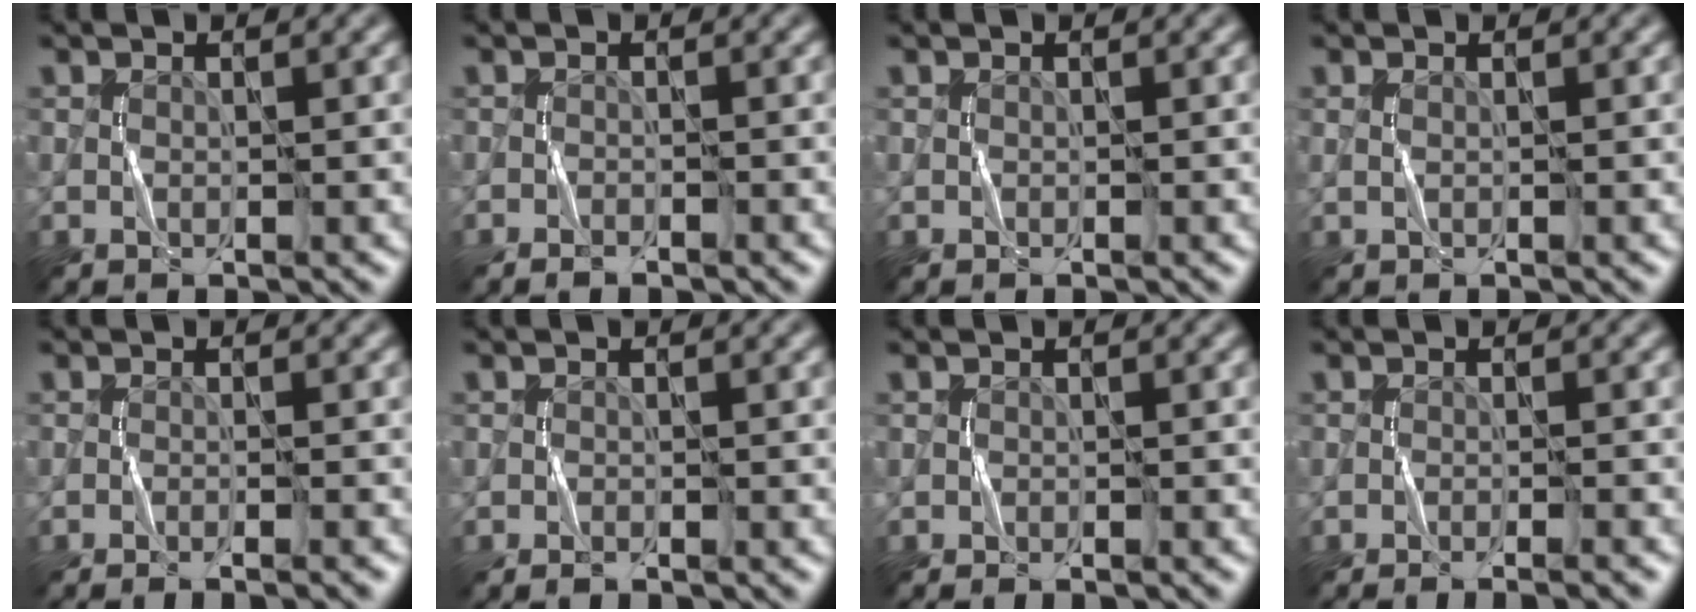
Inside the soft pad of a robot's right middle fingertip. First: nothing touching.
{"total": 1.0, "force": [-0.8, 0.1, 0.5], "torque": [-0.007, -0.001, -0.016]}
{"total": 0.0}
{"total": 0.7, "force": [0.3, 0.3, 0.5], "torque": [-0.013, -0.001, 0.002]}
{"total": 2.9, "force": [-1.9, 0.7, 2.2], "torque": [-0.018, 0.010, -0.031]}
{"total": 0.7, "force": [-0.6, 0.1, 0.4], "torque": [-0.004, 0.001, -0.011]}
{"total": 0.9, "force": [-0.8, 0.1, 0.3], "torque": [-0.005, -0.001, -0.014]}
{"total": 3.3, "force": [-2.4, 0.6, 2.2], "torque": [-0.020, 0.007, -0.038]}